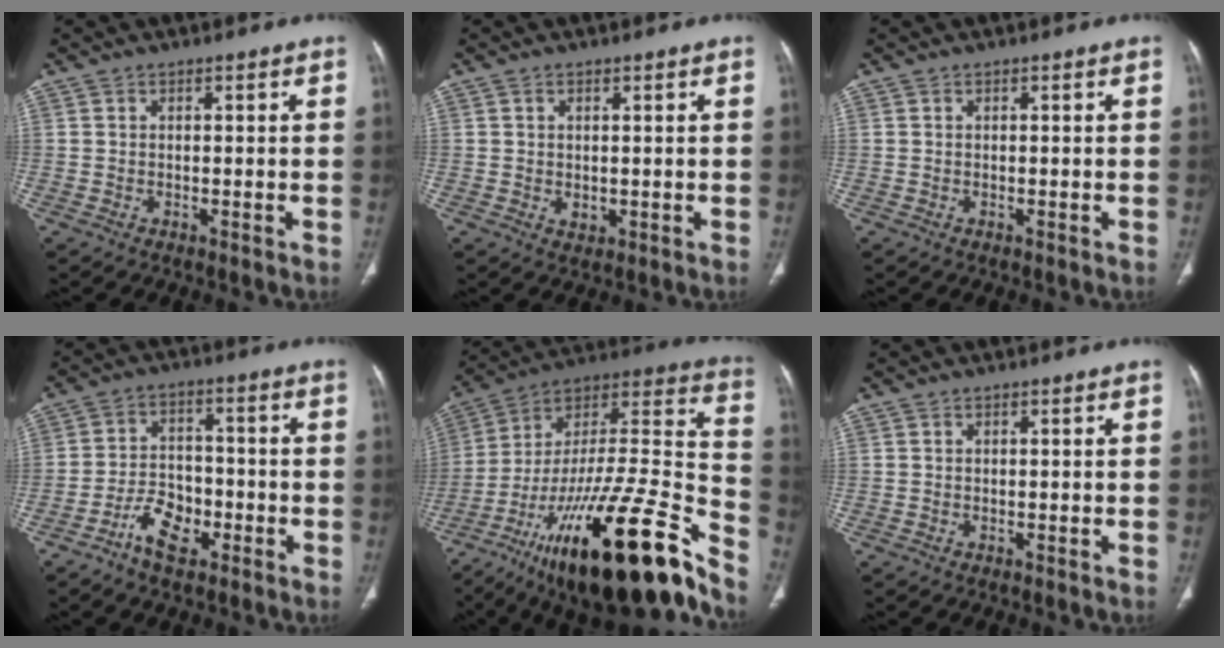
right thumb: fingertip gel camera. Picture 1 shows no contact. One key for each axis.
{"total": 2.1, "fx": 0.1, "fy": 1.5, "fz": 1.4, "tx": -0.019, "ty": -0.005, "tz": 0.010}
{"total": 0.0}
{"total": 7.5, "fx": -4.2, "fy": 4.4, "fz": 4.5, "tx": -0.066, "ty": 0.027, "tz": -0.077}
{"total": 36.8, "fx": -22.8, "fy": 9.0, "fz": 27.5, "tx": -0.375, "ty": 0.069, "tz": -0.373}
{"total": 0.0}